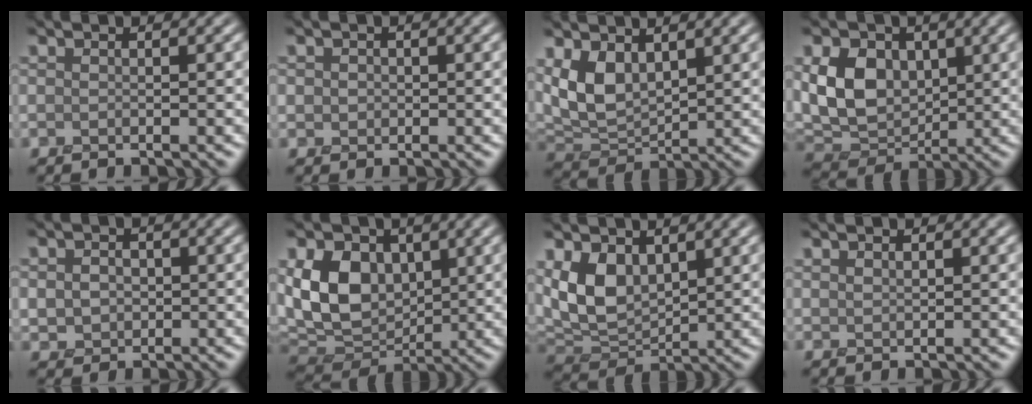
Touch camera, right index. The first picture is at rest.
{"total": 1.1, "force": [0.0, 1.0, 0.2], "torque": [-0.004, -0.003, -0.003]}
{"total": 5.4, "force": [2.1, 3.2, 3.9], "torque": [-0.089, -0.008, 0.042]}
{"total": 7.1, "force": [1.2, 5.3, 4.6], "torque": [-0.098, -0.007, 0.017]}
{"total": 3.4, "force": [0.0, 2.9, 1.8], "torque": [-0.027, 0.000, -0.006]}
{"total": 9.8, "force": [1.7, 7.1, 6.6], "torque": [-0.142, -0.004, 0.023]}
{"total": 6.3, "force": [1.9, 4.0, 4.5], "torque": [-0.100, -0.011, 0.037]}
{"total": 0.9, "force": [0.9, 0.1, 0.0], "torque": [-0.005, -0.001, 0.022]}